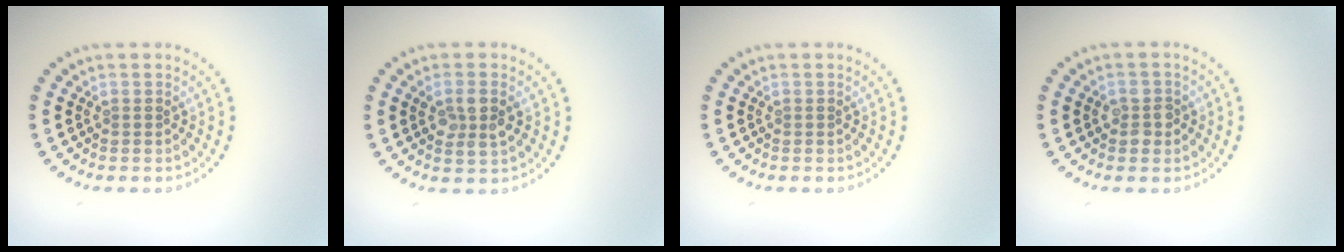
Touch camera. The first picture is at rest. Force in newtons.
{"total": 2.5, "press": 2.5, "slide": 0.6}
{"total": 0.0}
{"total": 2.0, "press": 2.0, "slide": 0.3}